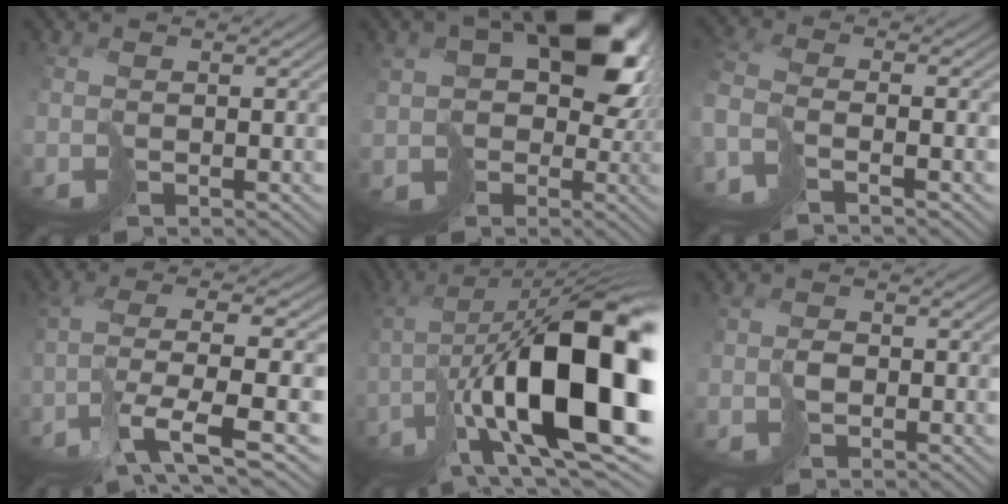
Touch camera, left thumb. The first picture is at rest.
{"total": 13.5, "force": [3.2, 9.0, 9.5], "torque": [-0.168, -0.010, 0.077]}
{"total": 4.7, "force": [-3.5, 0.8, 3.0], "torque": [-0.079, -0.002, -0.076]}
{"total": 9.1, "force": [-3.1, 1.3, 8.5], "torque": [-0.168, -0.002, -0.044]}
{"total": 19.6, "force": [-3.6, 6.6, 18.1], "torque": [-0.298, 0.002, -0.051]}
{"total": 1.9, "force": [-0.4, 1.5, 1.0], "torque": [-0.013, 0.000, -0.006]}